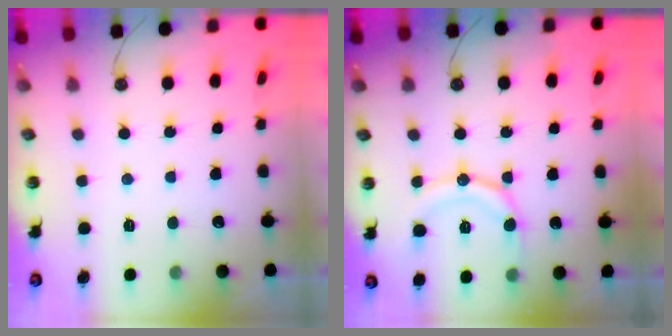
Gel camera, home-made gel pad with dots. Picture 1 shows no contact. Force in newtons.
{"total": 12.3, "press": 12.2, "slide": 1.2}